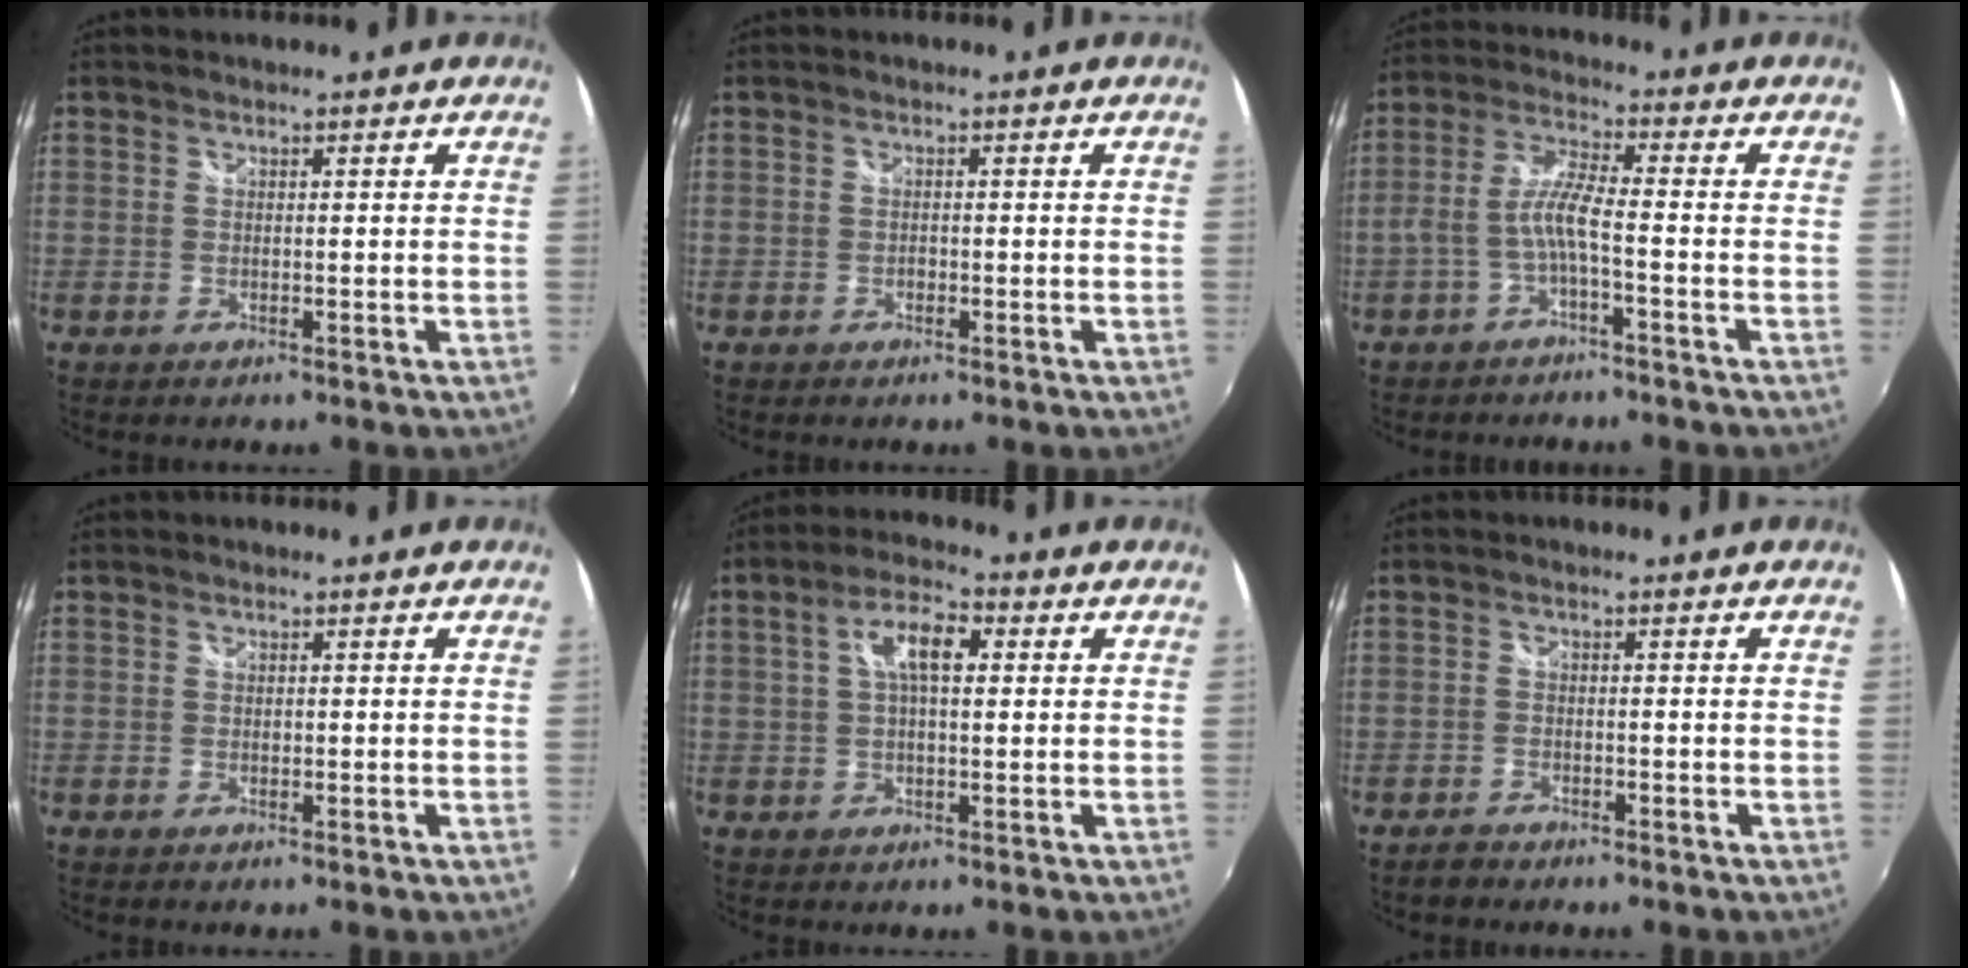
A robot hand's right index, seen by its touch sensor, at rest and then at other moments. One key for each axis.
{"total": 0.7, "fx": -0.4, "fy": 0.6, "fz": 0.2, "tx": -0.004, "ty": -0.002, "tz": -0.007}
{"total": 5.5, "fx": -2.4, "fy": 0.3, "fz": 4.9, "tx": -0.116, "ty": 0.010, "tz": -0.043}
{"total": 0.0}
{"total": 7.0, "fx": 1.6, "fy": 2.9, "fz": 6.2, "tx": -0.113, "ty": 0.017, "tz": 0.025}
{"total": 2.1, "fx": -1.8, "fy": 0.9, "fz": 0.4, "tx": -0.016, "ty": -0.001, "tz": -0.036}